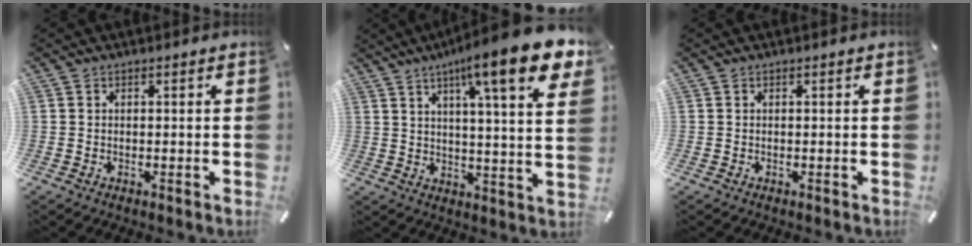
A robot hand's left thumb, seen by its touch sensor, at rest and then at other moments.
{"total": 16.9, "force": [10.0, 2.0, 13.5], "torque": [-0.211, -0.052, 0.147]}
{"total": 0.0}